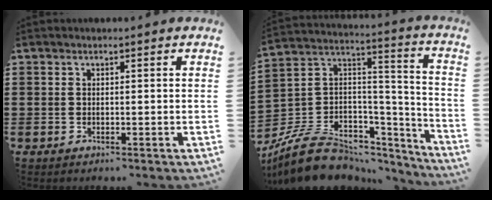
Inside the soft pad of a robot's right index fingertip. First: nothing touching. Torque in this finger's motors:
{"motor_torque": [-1.30, 0.45, -0.30, -0.21]}